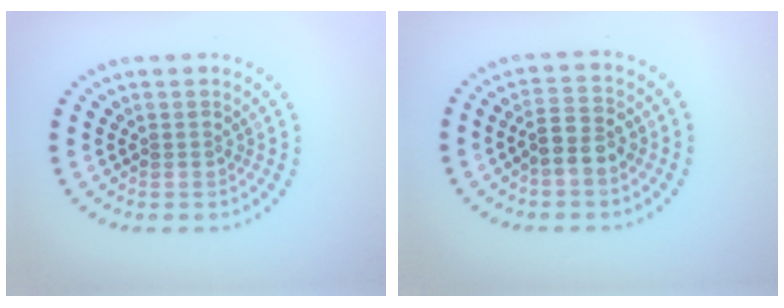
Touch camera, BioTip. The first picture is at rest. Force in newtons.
{"total": 3.0, "press": 2.9, "slide": 0.8}